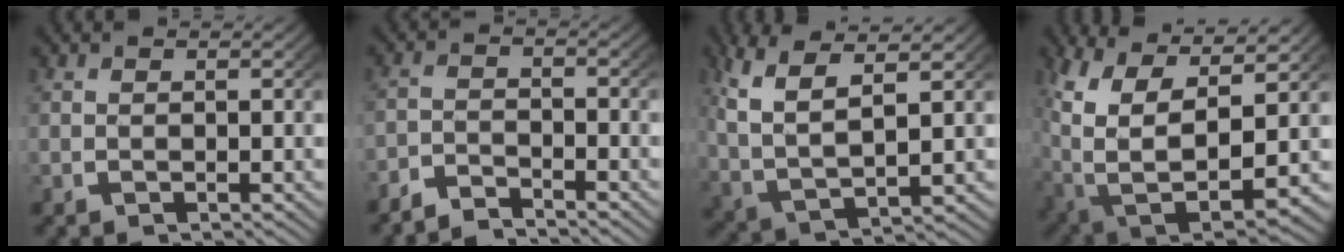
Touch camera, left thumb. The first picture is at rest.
{"total": 2.8, "force": [-2.7, 0.6, 0.3], "torque": [-0.003, -0.004, -0.060]}
{"total": 10.4, "force": [3.2, 6.7, 7.3], "torque": [-0.170, -0.014, 0.059]}
{"total": 15.1, "force": [0.4, 10.6, 10.8], "torque": [-0.244, -0.061, 0.029]}